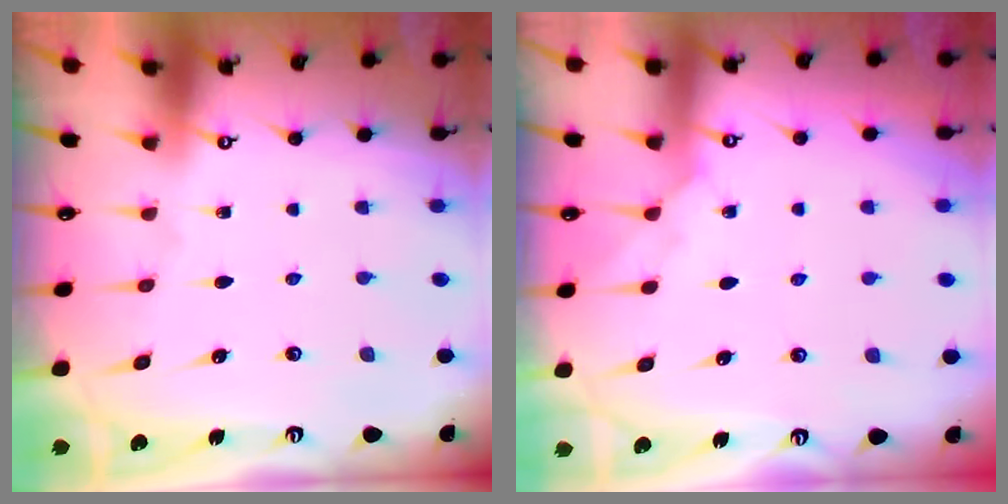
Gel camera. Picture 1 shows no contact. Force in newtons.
{"total": 3.8, "press": 3.7, "slide": 0.5}